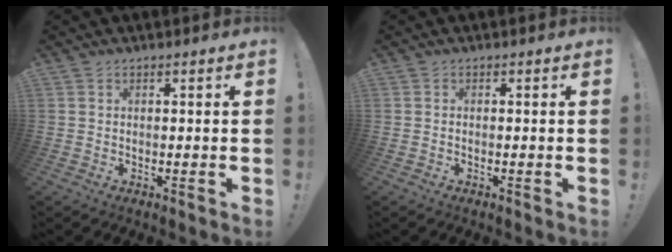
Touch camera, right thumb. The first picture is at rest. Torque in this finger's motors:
{"motor_torque": [-0.30, 0.03, -0.07, 0.02, -0.14]}